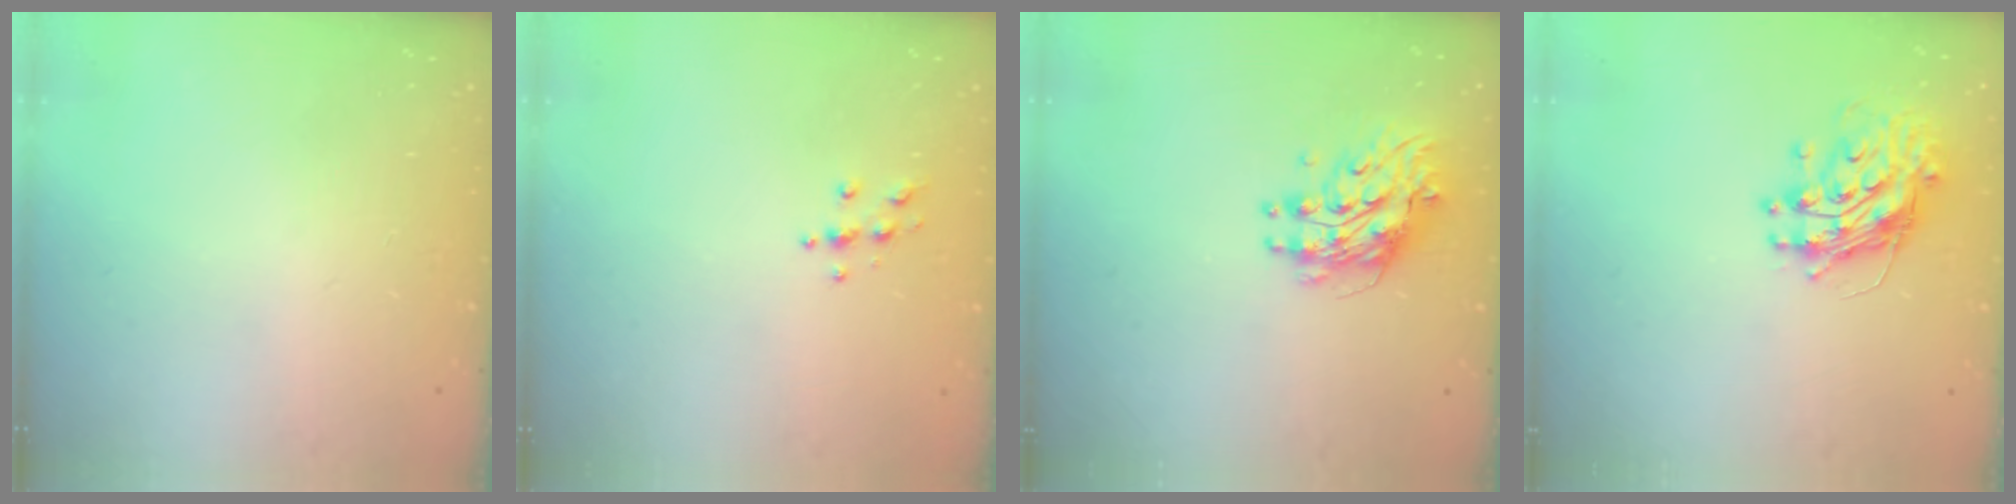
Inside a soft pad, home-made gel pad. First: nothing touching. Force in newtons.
{"total": 3.9, "press": 3.8, "slide": 0.4}
{"total": 9.0, "press": 9.0, "slide": 0.9}
{"total": 12.0, "press": 11.9, "slide": 1.2}